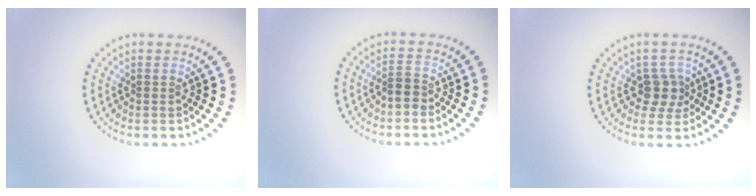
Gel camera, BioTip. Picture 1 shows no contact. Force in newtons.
{"total": 1.6, "press": 1.4, "slide": 0.8}
{"total": 2.3, "press": 1.9, "slide": 1.2}